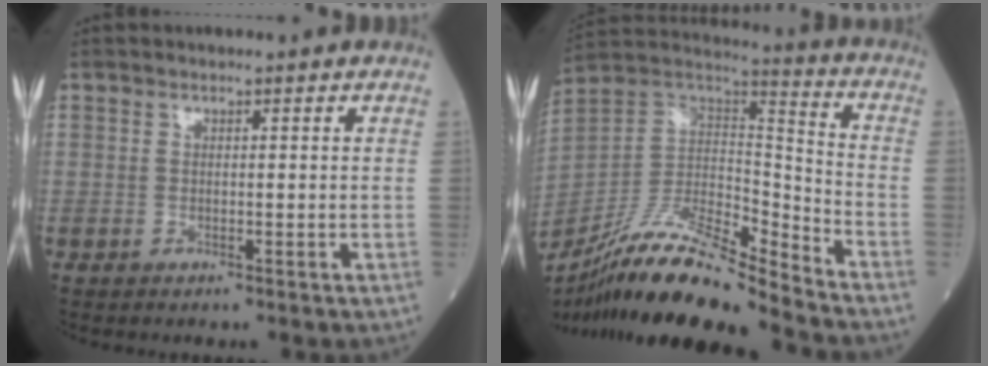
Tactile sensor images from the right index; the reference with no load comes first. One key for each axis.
{"total": 19.4, "fx": -15.7, "fy": 1.7, "fz": 11.2, "tx": -0.228, "ty": 0.001, "tz": -0.294}